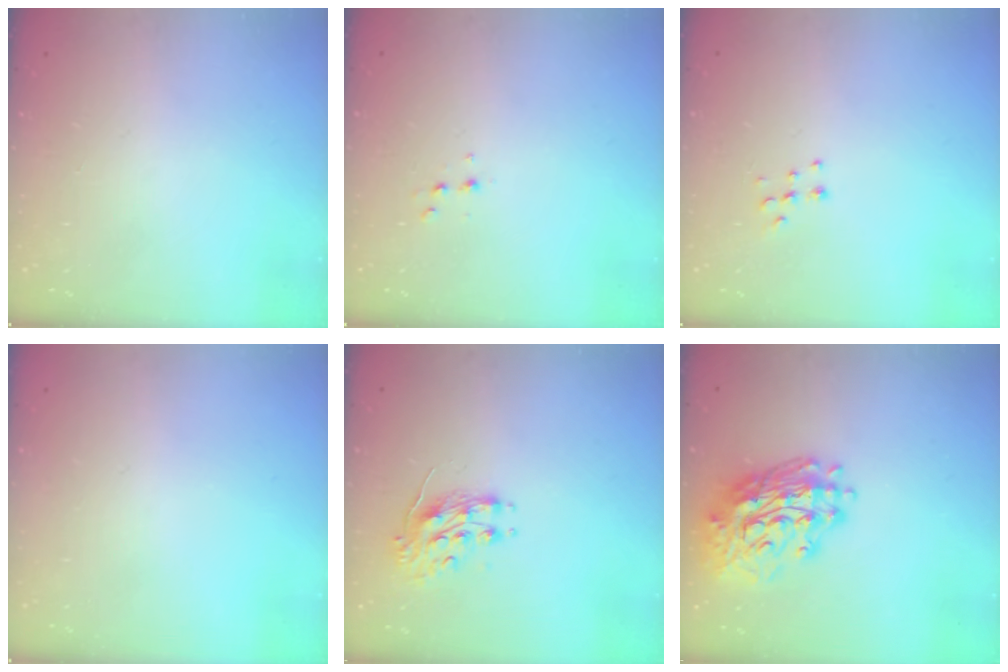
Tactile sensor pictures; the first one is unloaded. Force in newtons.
{"total": 2.6, "press": 2.5, "slide": 0.8}
{"total": 6.2, "press": 6.1, "slide": 0.7}
{"total": 0.0}
{"total": 8.4, "press": 8.3, "slide": 0.4}
{"total": 17.0, "press": 16.9, "slide": 2.2}